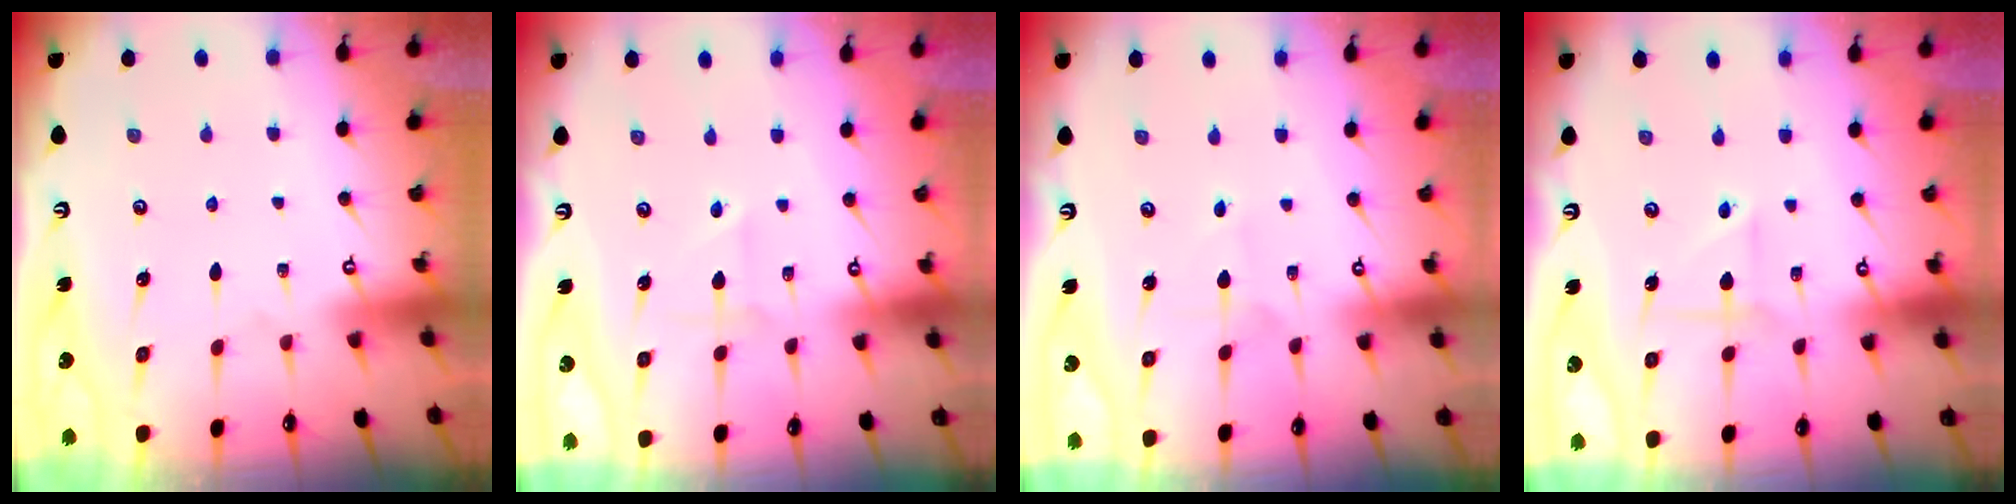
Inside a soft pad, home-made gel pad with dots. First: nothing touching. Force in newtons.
{"total": 1.5, "press": 1.5, "slide": 0.2}
{"total": 2.7, "press": 2.7, "slide": 0.3}
{"total": 3.2, "press": 3.0, "slide": 1.1}